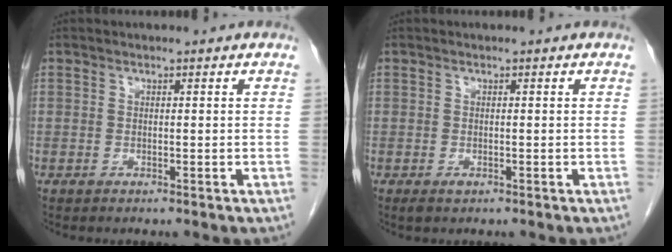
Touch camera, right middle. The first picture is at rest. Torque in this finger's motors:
{"motor_torque": [0.28, -0.02, 0.00, 0.00]}